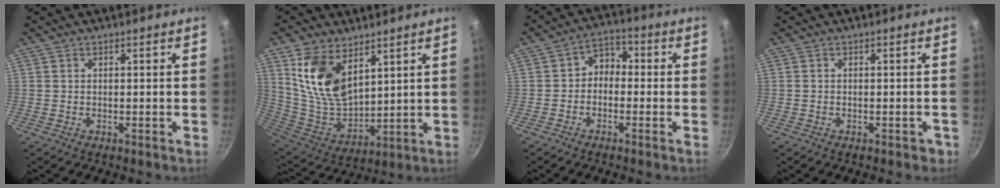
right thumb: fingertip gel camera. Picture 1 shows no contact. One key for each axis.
{"total": 14.7, "fx": 7.1, "fy": 8.2, "fz": 9.9, "tx": -0.168, "ty": -0.056, "tz": 0.153}
{"total": 4.9, "fx": -0.8, "fy": 3.9, "fz": 3.0, "tx": -0.016, "ty": 0.025, "tz": -0.028}
{"total": 1.7, "fx": -0.9, "fy": 1.0, "fz": 1.0, "tx": -0.004, "ty": 0.015, "tz": -0.002}